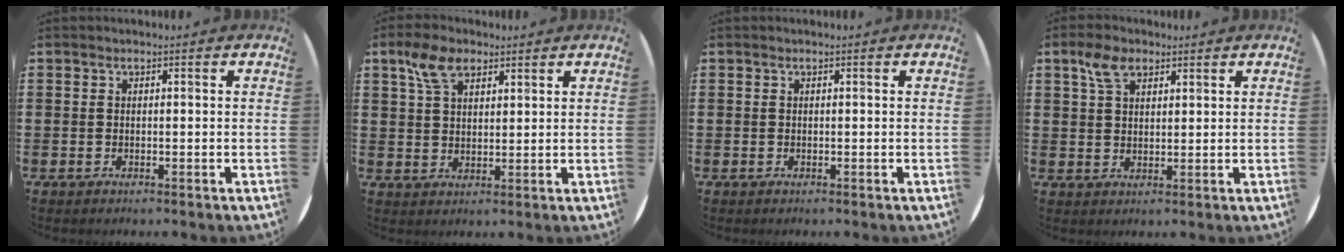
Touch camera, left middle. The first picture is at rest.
{"total": 5.4, "force": [3.4, 3.0, 3.0], "torque": [-0.061, 0.008, 0.061]}
{"total": 0.0}
{"total": 4.2, "force": [2.7, 2.3, 2.3], "torque": [-0.044, 0.004, 0.049]}